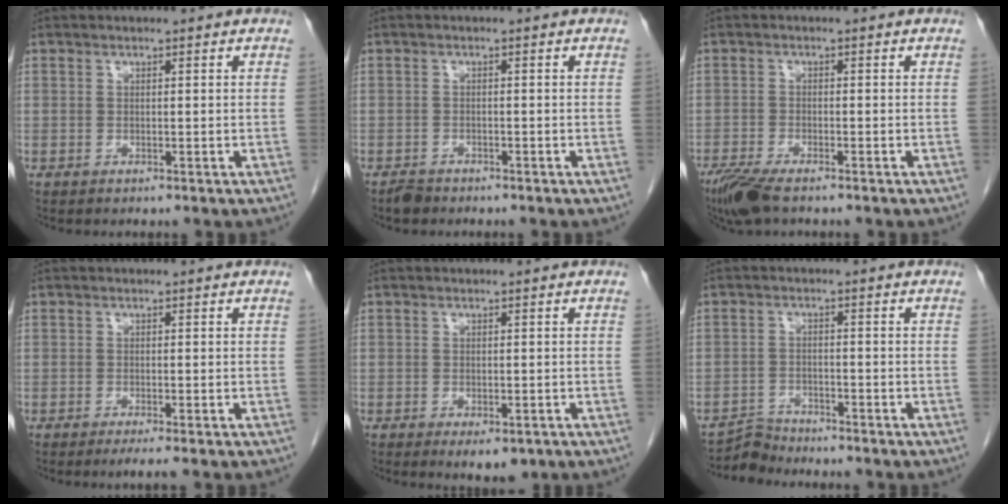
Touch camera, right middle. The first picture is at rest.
{"total": 1.7, "force": [-1.5, 0.8, 0.5], "torque": [-0.015, -0.001, -0.023]}
{"total": 5.6, "force": [-4.3, 1.2, 3.5], "torque": [-0.070, -0.015, -0.077]}
{"total": 1.6, "force": [-1.1, -0.5, 1.0], "torque": [-0.019, -0.006, -0.021]}
{"total": 3.2, "force": [-1.6, 1.5, 2.4], "torque": [-0.029, -0.005, -0.013]}
{"total": 1.7, "force": [-1.1, 0.0, -1.2], "torque": [0.027, -0.011, -0.022]}